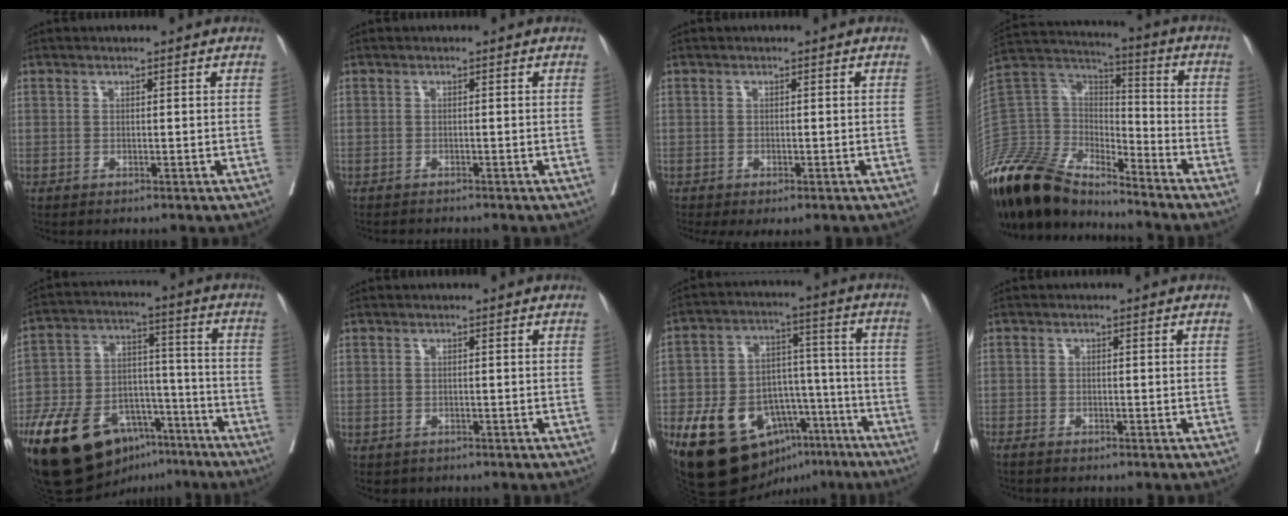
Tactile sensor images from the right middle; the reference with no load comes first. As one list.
[{"total": 2.3, "force": [-2.2, 0.0, 0.5], "torque": [-0.005, -0.005, -0.031]}, {"total": 3.8, "force": [-2.8, 1.3, 2.2], "torque": [-0.021, -0.011, -0.042]}, {"total": 22.9, "force": [-19.4, 6.6, 10.2], "torque": [-0.239, 0.002, -0.368]}, {"total": 22.1, "force": [-14.2, 10.9, 12.8], "torque": [-0.246, 0.015, -0.240]}, {"total": 1.1, "force": [-0.6, 0.8, 0.3], "torque": [-0.007, 0.001, -0.003]}, {"total": 19.4, "force": [-10.9, 11.7, 10.9], "torque": [-0.174, 0.049, -0.162]}, {"total": 1.6, "force": [-1.4, 0.1, 0.8], "torque": [-0.015, -0.003, -0.022]}]